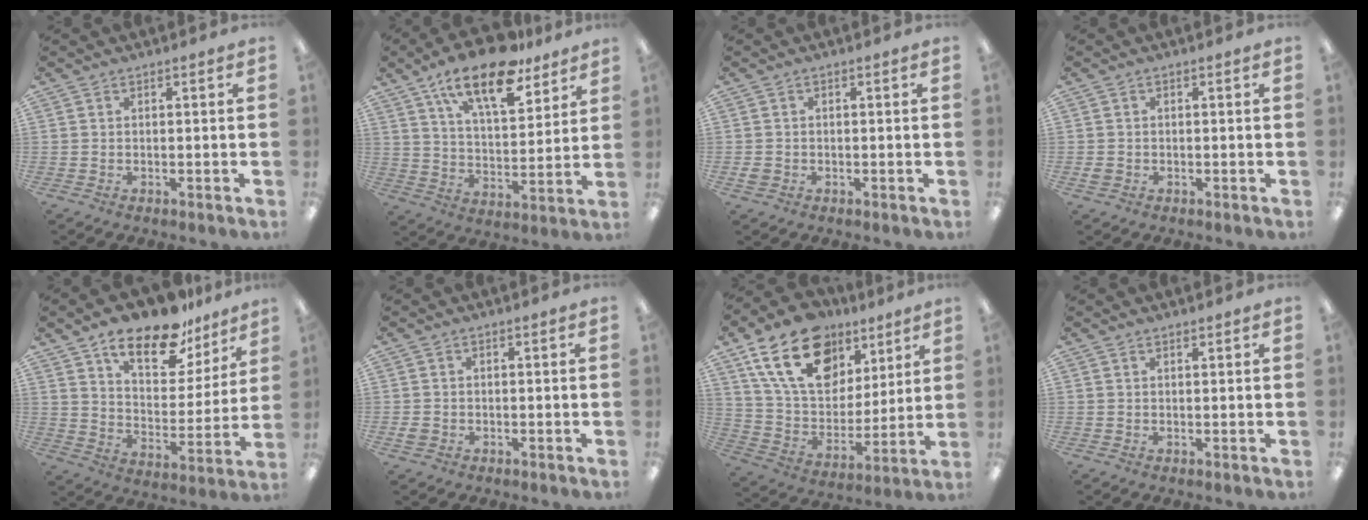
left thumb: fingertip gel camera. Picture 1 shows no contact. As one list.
[{"total": 17.3, "force": [12.4, 6.9, 10.0], "torque": [-0.160, -0.064, 0.209]}, {"total": 1.5, "force": [-0.3, 1.4, 0.6], "torque": [-0.011, 0.004, -0.007]}, {"total": 1.2, "force": [-0.2, 1.1, 0.5], "torque": [-0.009, 0.004, -0.005]}, {"total": 17.7, "force": [12.8, 8.0, 9.4], "torque": [-0.151, -0.075, 0.220]}, {"total": 1.5, "force": [-0.4, 1.3, 0.6], "torque": [-0.010, 0.004, -0.008]}, {"total": 21.6, "force": [11.8, 13.6, 11.8], "torque": [-0.208, -0.041, 0.219]}, {"total": 0.7, "force": [0.7, 0.2, 0.2], "torque": [-0.004, 0.000, 0.012]}]